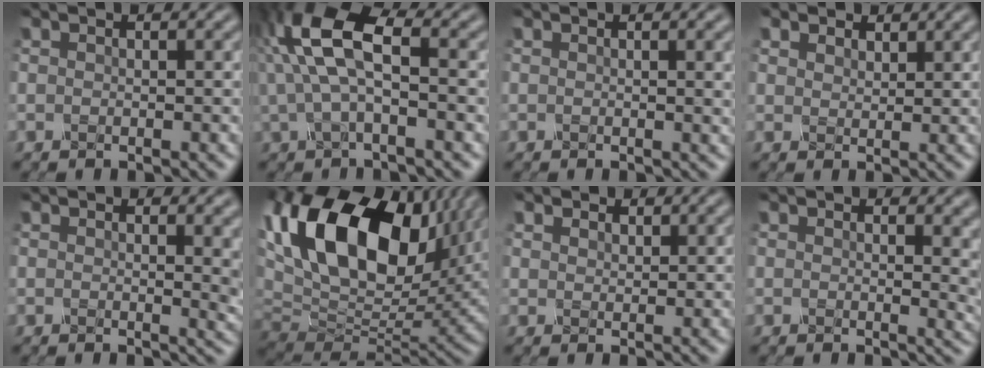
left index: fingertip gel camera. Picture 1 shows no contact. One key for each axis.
{"total": 7.2, "fx": 0.7, "fy": 3.2, "fz": 6.4, "tx": -0.141, "ty": 0.020, "tz": 0.008}
{"total": 2.7, "fx": 0.9, "fy": 1.0, "fz": 2.3, "tx": -0.017, "ty": 0.006, "tz": 0.010}
{"total": 1.6, "fx": 1.4, "fy": 0.9, "fz": 0.1, "tx": -0.011, "ty": -0.002, "tz": 0.029}
{"total": 4.6, "fx": 1.5, "fy": 1.8, "fz": 4.0, "tx": -0.021, "ty": 0.007, "tz": 0.027}
{"total": 18.2, "fx": 6.0, "fy": 11.0, "fz": 13.2, "tx": -0.268, "ty": 0.030, "tz": 0.105}
{"total": 1.2, "fx": 1.0, "fy": 0.6, "fz": -0.1, "tx": -0.006, "ty": 0.001, "tz": 0.021}
{"total": 4.7, "fx": 1.8, "fy": 2.1, "fz": 3.8, "tx": -0.016, "ty": 0.010, "tz": 0.032}